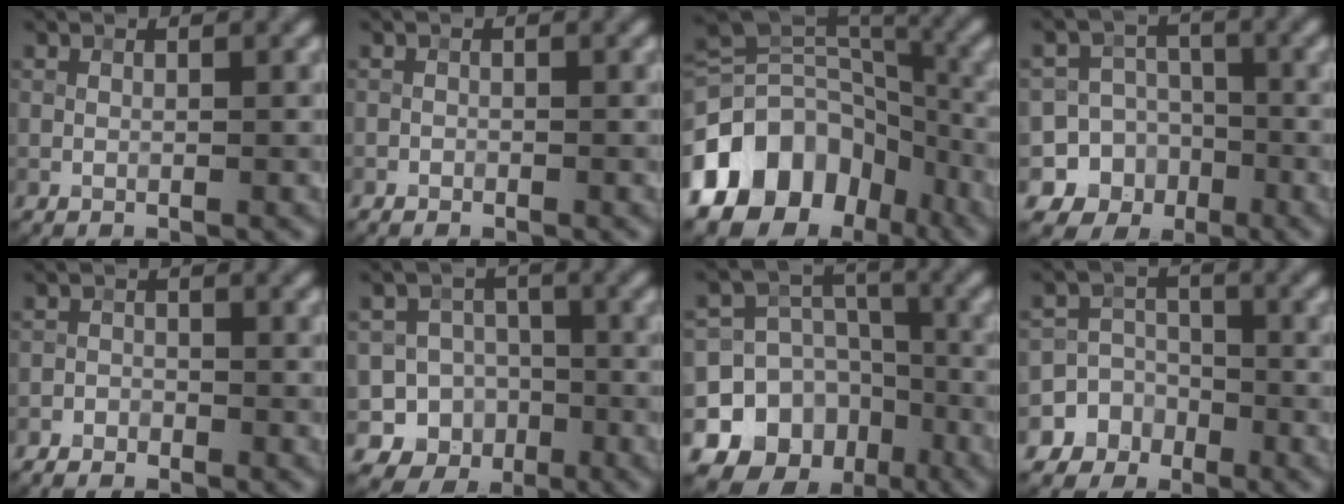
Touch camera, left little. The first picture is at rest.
{"total": 0.6, "force": [-0.5, 0.3, -0.1], "torque": [0.005, -0.001, -0.005]}
{"total": 13.6, "force": [-6.4, 9.9, 6.8], "torque": [-0.141, 0.019, -0.120]}
{"total": 12.1, "force": [-5.2, 10.9, 1.2], "torque": [-0.040, -0.017, -0.088]}
{"total": 1.9, "force": [-1.6, 0.9, 0.3], "torque": [0.001, 0.005, -0.033]}
{"total": 10.4, "force": [-4.3, 9.4, 1.3], "torque": [-0.007, -0.009, -0.086]}
{"total": 15.0, "force": [-7.1, 12.7, 3.4], "torque": [-0.074, -0.040, -0.117]}
{"total": 7.7, "force": [-4.1, 6.5, 0.0], "torque": [0.008, 0.002, -0.088]}